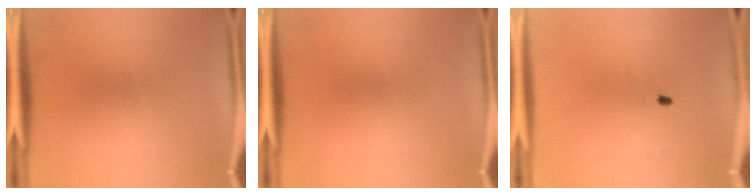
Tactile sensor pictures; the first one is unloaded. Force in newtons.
{"total": 0.0}
{"total": 0.5}